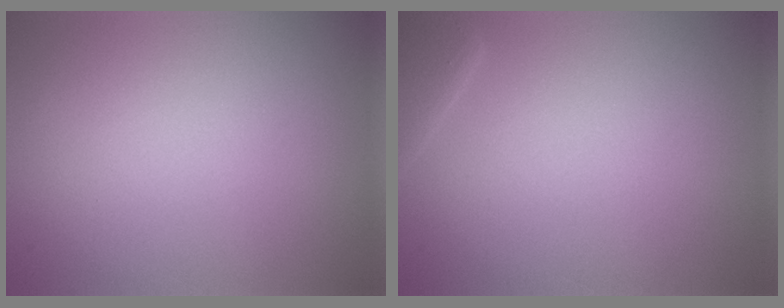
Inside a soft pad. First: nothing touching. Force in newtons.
{"total": 1.8, "press": 1.8, "slide": 0.1}